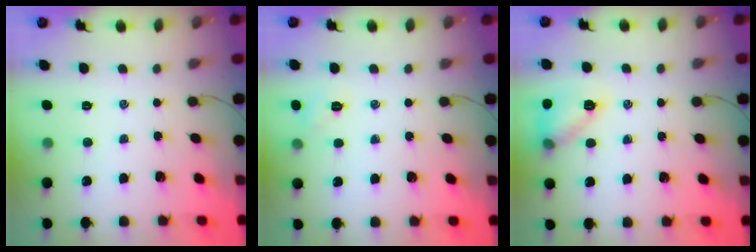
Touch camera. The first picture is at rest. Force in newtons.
{"total": 4.8, "press": 4.7, "slide": 1.3}
{"total": 11.3, "press": 11.2, "slide": 1.5}